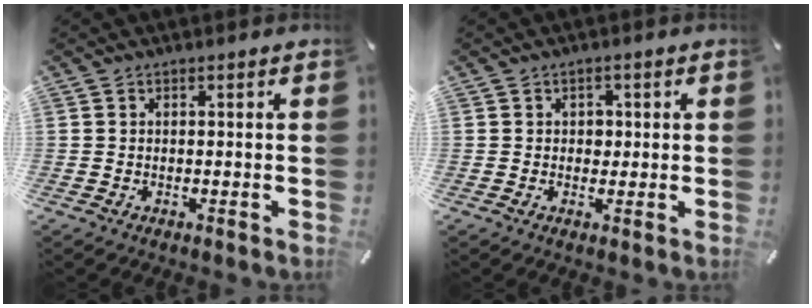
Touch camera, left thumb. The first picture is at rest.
{"total": 2.3, "force": [0.2, 2.0, 1.0], "torque": [0.001, -0.002, -0.005]}